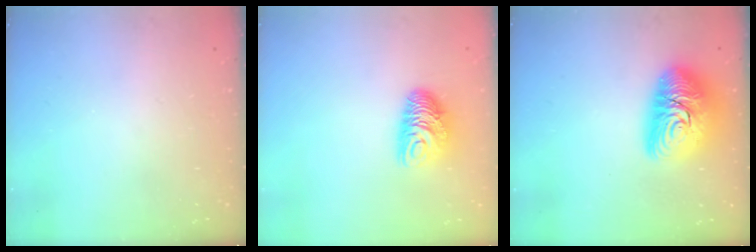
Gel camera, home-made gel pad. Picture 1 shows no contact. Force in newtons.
{"total": 9.3, "press": 9.3, "slide": 0.3}
{"total": 17.9, "press": 17.8, "slide": 1.4}